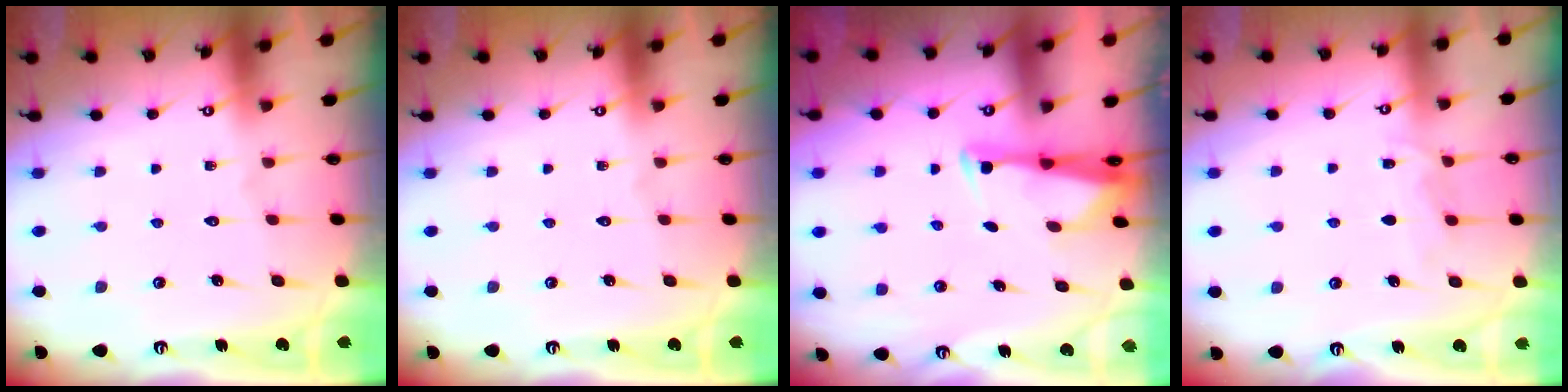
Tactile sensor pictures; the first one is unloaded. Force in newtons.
{"total": 0.0}
{"total": 2.9, "press": 2.8, "slide": 0.7}
{"total": 6.3, "press": 6.3, "slide": 0.6}